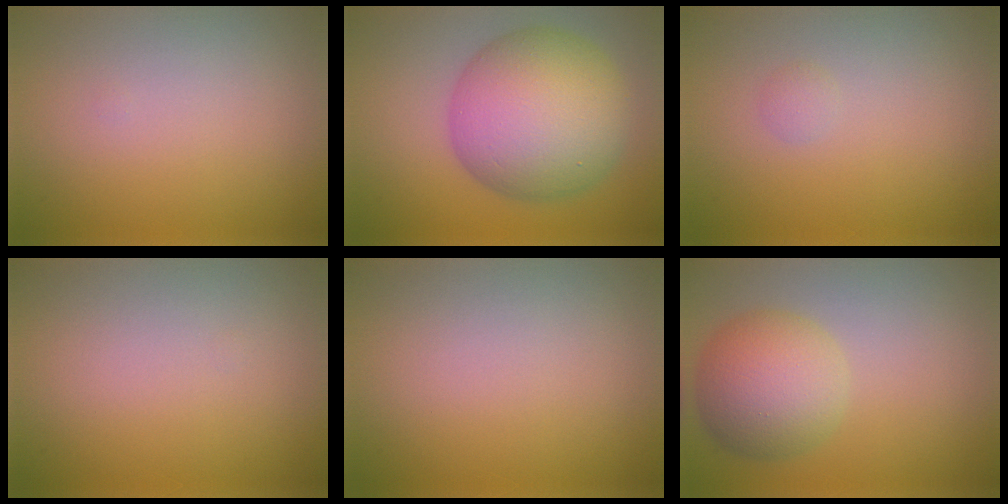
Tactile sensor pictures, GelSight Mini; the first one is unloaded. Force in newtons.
{"total": 11.5, "press": 11.5, "slide": 0.2}
{"total": 0.6, "press": 0.6, "slide": 0.0}
{"total": 0.0}
{"total": 0.0}
{"total": 6.1, "press": 6.1, "slide": 0.3}